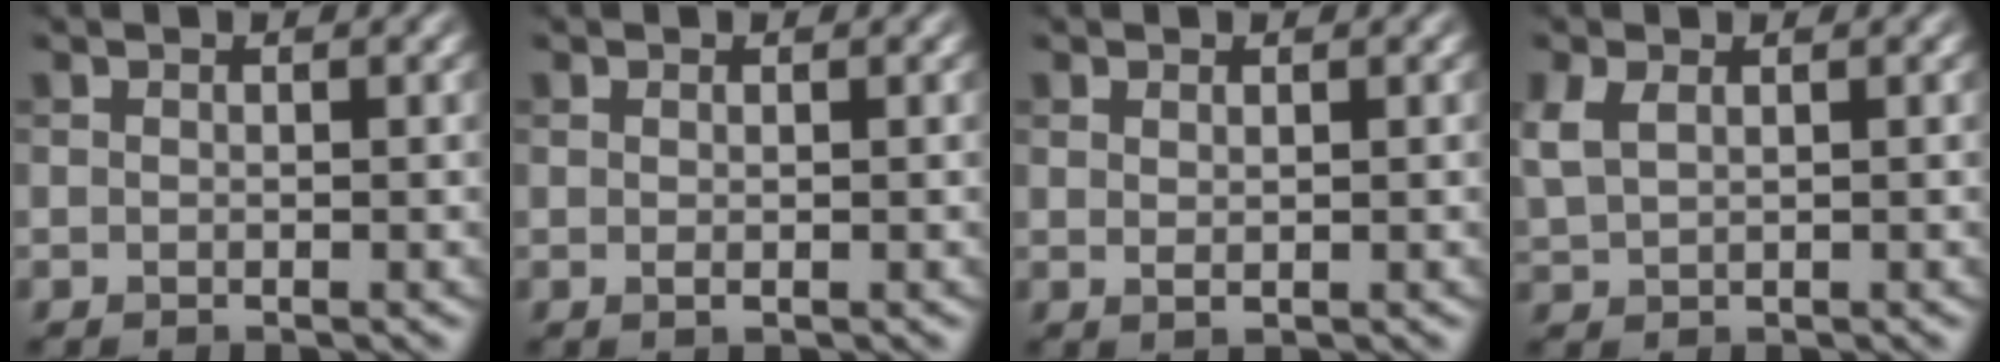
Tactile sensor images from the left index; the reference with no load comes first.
{"total": 0.7, "force": [0.1, 0.2, 0.6], "torque": [-0.012, 0.000, 0.002]}
{"total": 0.9, "force": [0.4, 0.2, 0.7], "torque": [-0.014, -0.002, 0.009]}
{"total": 2.8, "force": [1.2, 1.5, 2.0], "torque": [-0.056, 0.005, 0.029]}